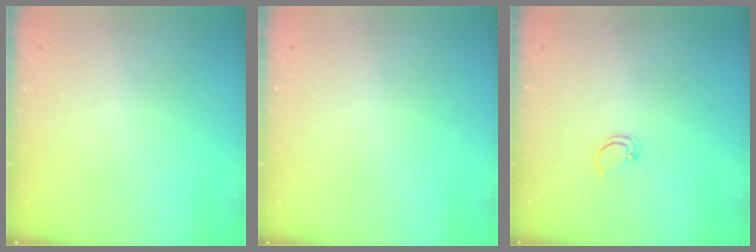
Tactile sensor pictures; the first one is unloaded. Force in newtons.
{"total": 0.0}
{"total": 2.0, "press": 2.0, "slide": 0.2}